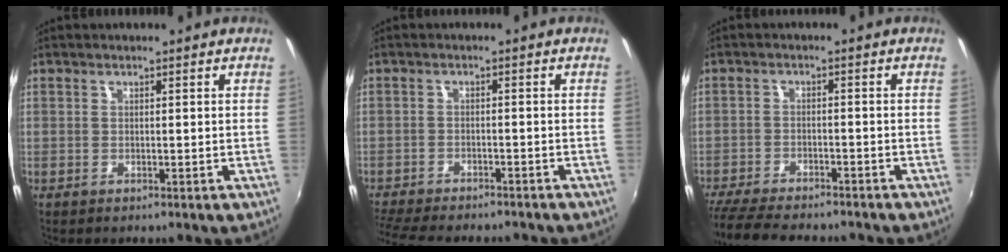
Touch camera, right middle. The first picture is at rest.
{"total": 11.8, "force": [-10.4, 2.5, 4.8], "torque": [-0.118, -0.024, -0.164]}
{"total": 13.2, "force": [-11.5, 2.9, 5.7], "torque": [-0.136, -0.029, -0.188]}